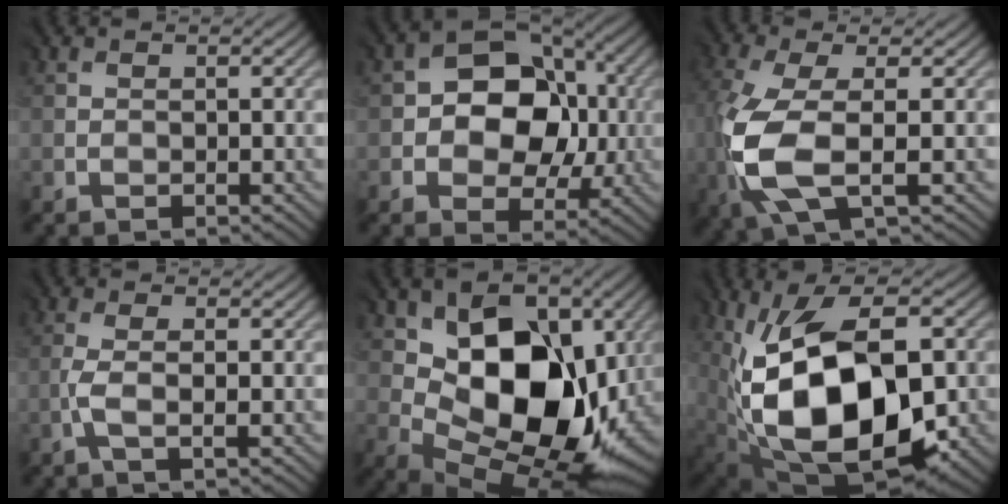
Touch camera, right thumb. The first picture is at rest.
{"total": 11.1, "force": [0.5, 8.2, 7.4], "torque": [-0.107, 0.012, -0.002]}
{"total": 8.2, "force": [-1.3, 3.5, 7.3], "torque": [-0.192, -0.010, -0.028]}
{"total": 1.9, "force": [-0.7, 0.3, 1.7], "torque": [-0.048, 0.000, -0.018]}
{"total": 16.2, "force": [2.6, 10.8, 11.8], "torque": [-0.184, -0.019, 0.053]}
{"total": 16.6, "force": [-1.4, 9.7, 13.4], "torque": [-0.243, -0.023, -0.012]}